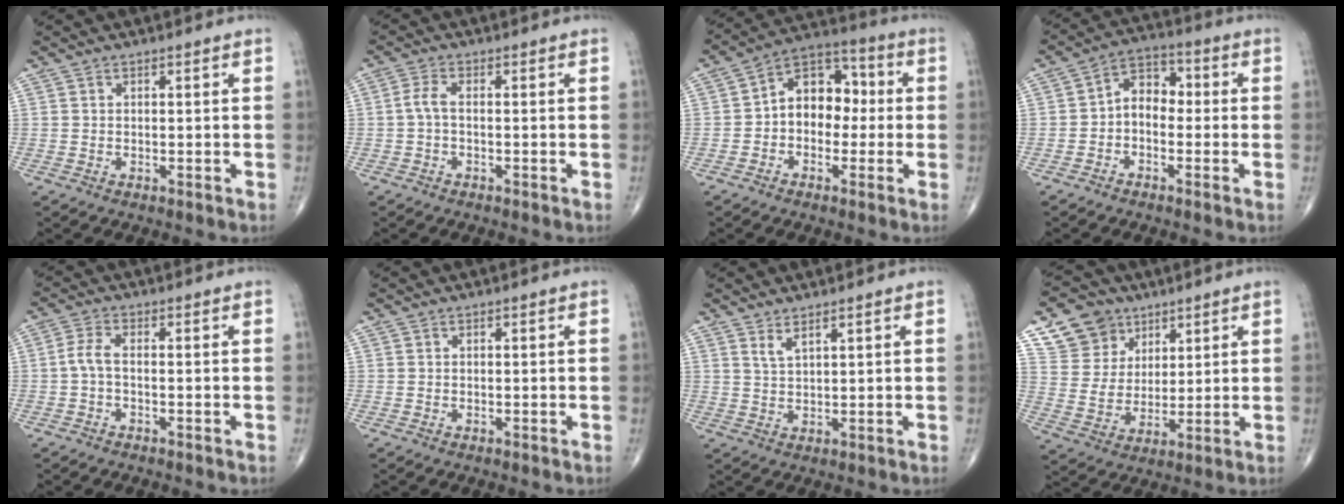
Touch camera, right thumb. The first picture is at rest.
{"total": 2.5, "force": [-0.4, 0.9, 2.3], "torque": [-0.053, 0.004, -0.013]}
{"total": 10.8, "force": [-0.4, 7.8, 7.4], "torque": [-0.077, 0.044, -0.023]}
{"total": 6.6, "force": [-1.0, 4.7, 4.5], "torque": [-0.048, 0.031, -0.035]}
{"total": 2.9, "force": [-0.7, 1.1, 2.6], "torque": [-0.061, 0.006, -0.019]}
{"total": 0.0}
{"total": 2.5, "force": [1.8, 0.5, 1.7], "torque": [-0.036, -0.016, 0.040]}
{"total": 11.3, "force": [6.6, 8.7, 3.0], "torque": [-0.027, -0.029, 0.131]}